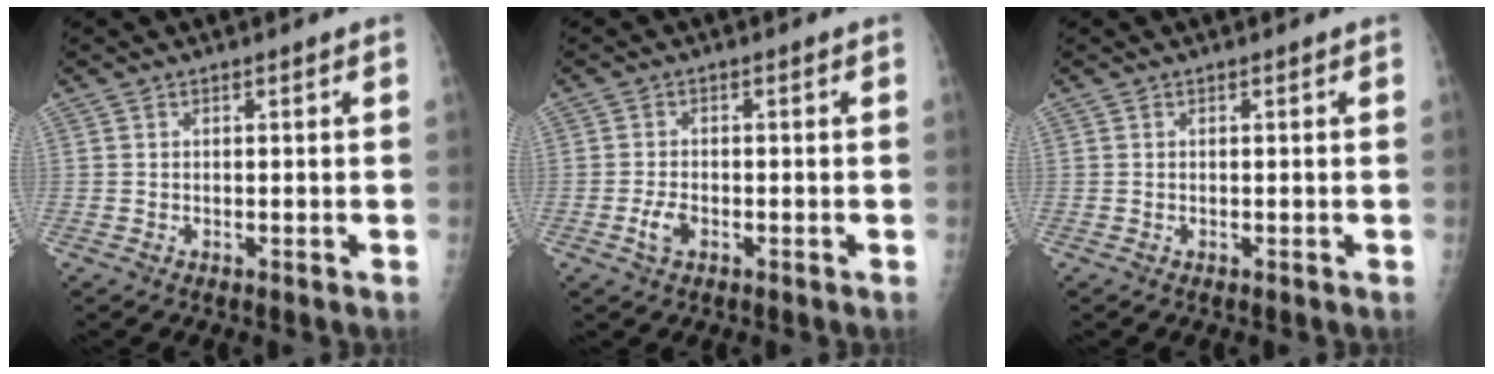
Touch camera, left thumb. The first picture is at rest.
{"total": 2.8, "force": [-1.1, 1.5, 2.0], "torque": [-0.044, 0.009, -0.021]}
{"total": 0.0}